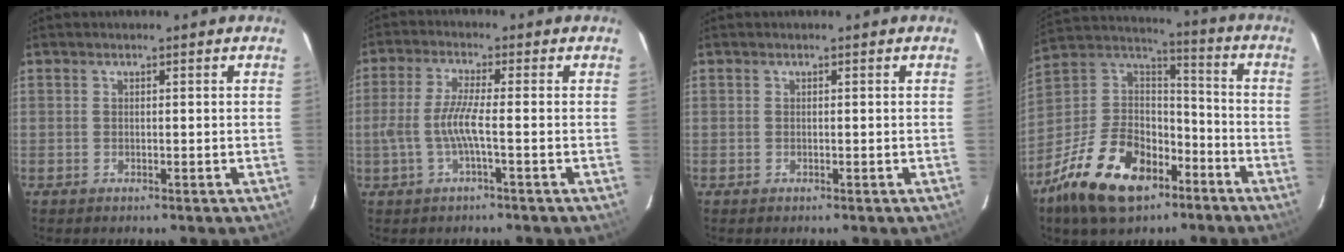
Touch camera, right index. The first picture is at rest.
{"total": 5.7, "force": [-1.6, -0.2, 5.5], "torque": [-0.124, -0.001, -0.028]}
{"total": 0.0}
{"total": 22.2, "force": [-12.9, 12.5, 12.9], "torque": [-0.284, 0.009, -0.219]}